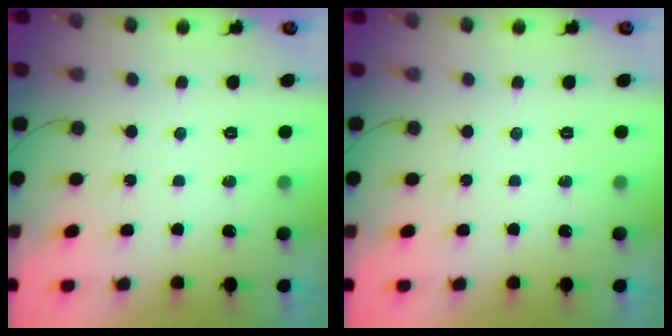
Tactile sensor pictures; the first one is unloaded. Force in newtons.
{"total": 0.0}